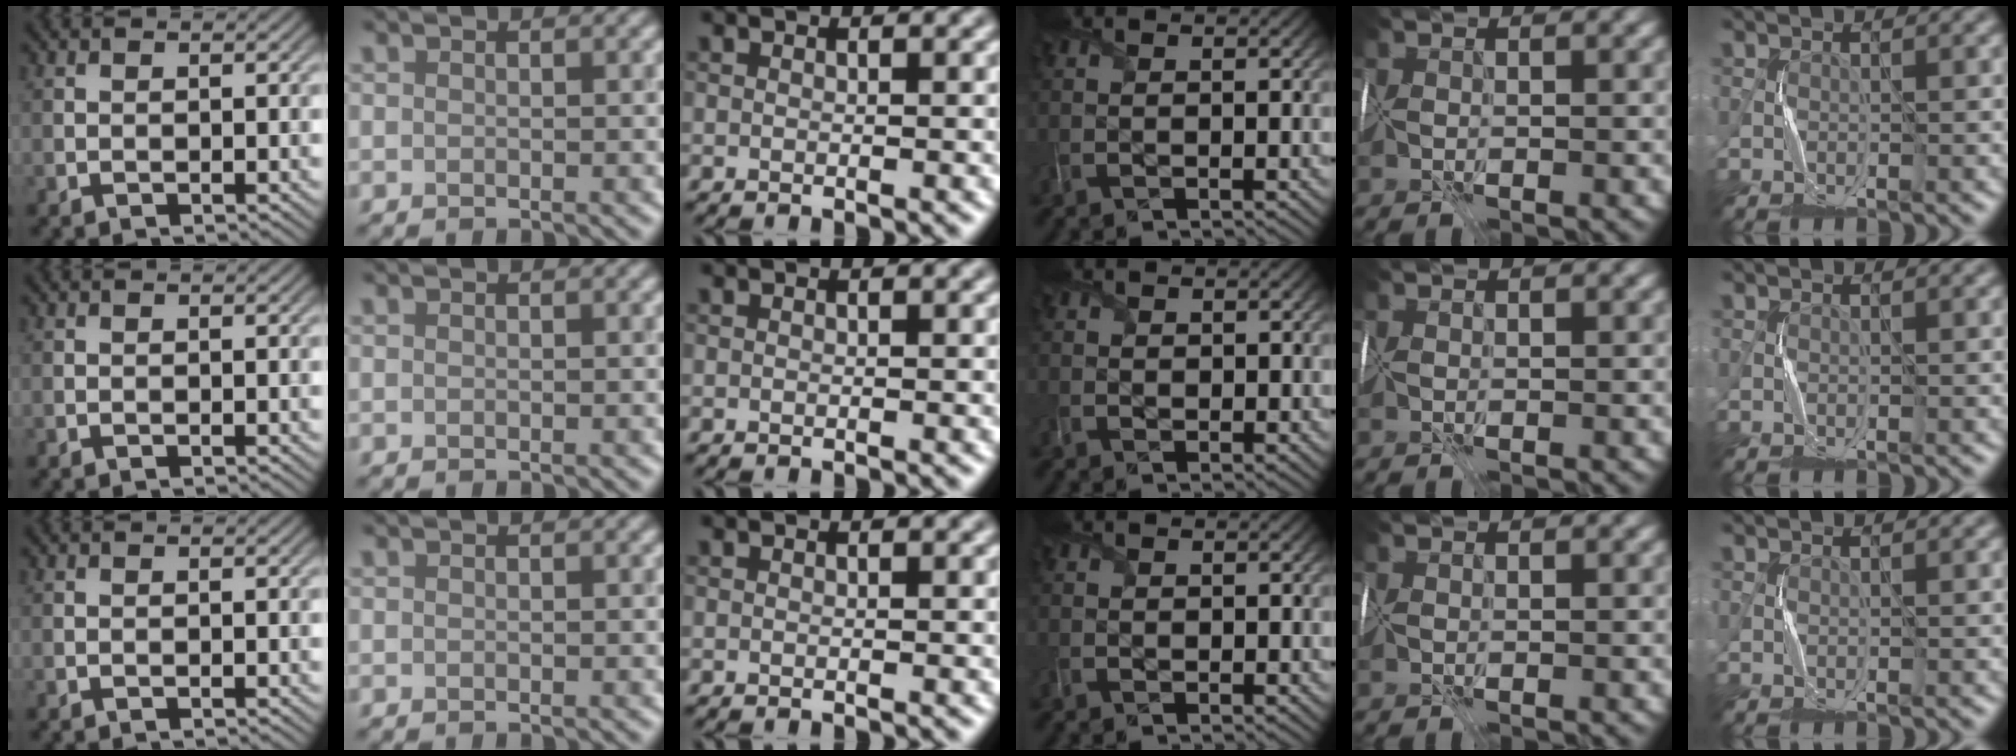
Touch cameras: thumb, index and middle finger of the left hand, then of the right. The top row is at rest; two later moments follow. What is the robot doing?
{"motion": "wrap", "object": "cellophane"}